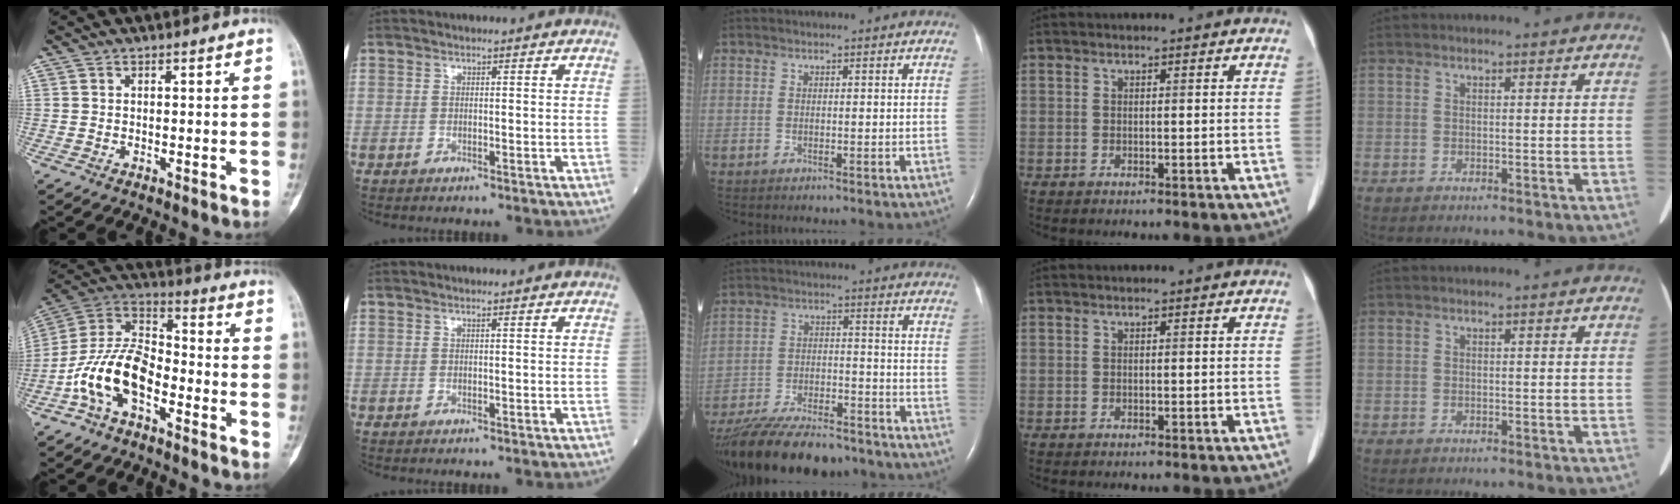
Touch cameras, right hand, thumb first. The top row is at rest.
{"thumb": {"total": 14.0, "force": [-5.7, 7.6, 10.3], "torque": [-0.195, 0.059, -0.116]}, "middle": {"total": 19.3, "force": [-16.5, 4.9, 8.7], "torque": [-0.178, -0.021, -0.257]}}